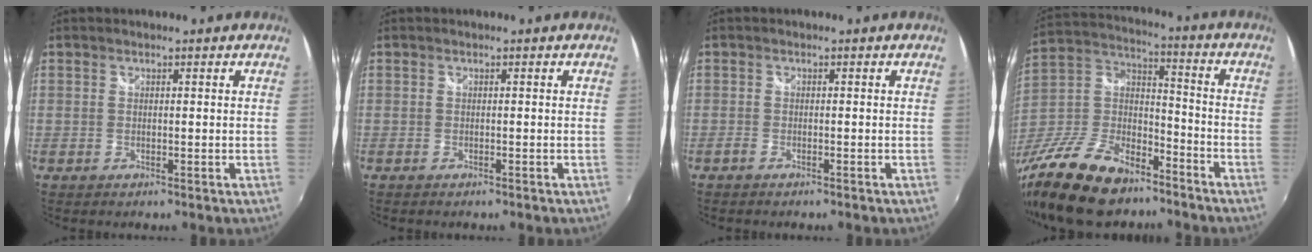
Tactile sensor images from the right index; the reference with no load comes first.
{"total": 0.7, "force": [-0.6, 0.2, 0.2], "torque": [-0.006, -0.002, -0.011]}
{"total": 1.3, "force": [-1.2, 0.3, 0.5], "torque": [-0.021, -0.001, -0.026]}
{"total": 24.1, "force": [-16.5, 11.2, 13.5], "torque": [-0.304, -0.007, -0.282]}